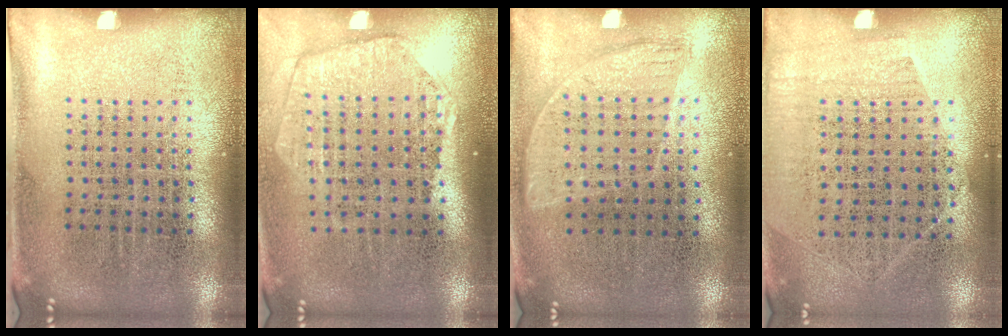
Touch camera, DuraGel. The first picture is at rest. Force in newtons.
{"total": 1.8, "press": 1.7, "slide": 0.8}
{"total": 0.9, "press": 0.8, "slide": 0.5}
{"total": 1.3, "press": 1.0, "slide": 0.7}